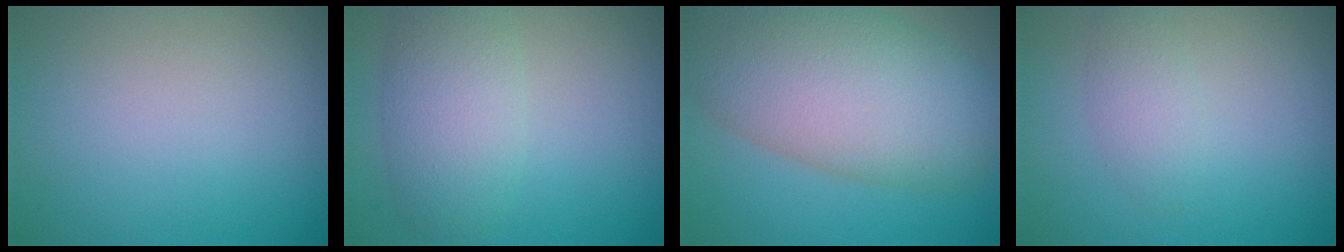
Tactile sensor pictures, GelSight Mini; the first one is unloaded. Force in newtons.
{"total": 4.9, "press": 4.9, "slide": 0.5}
{"total": 11.4, "press": 11.3, "slide": 0.8}
{"total": 1.8, "press": 1.8, "slide": 0.1}